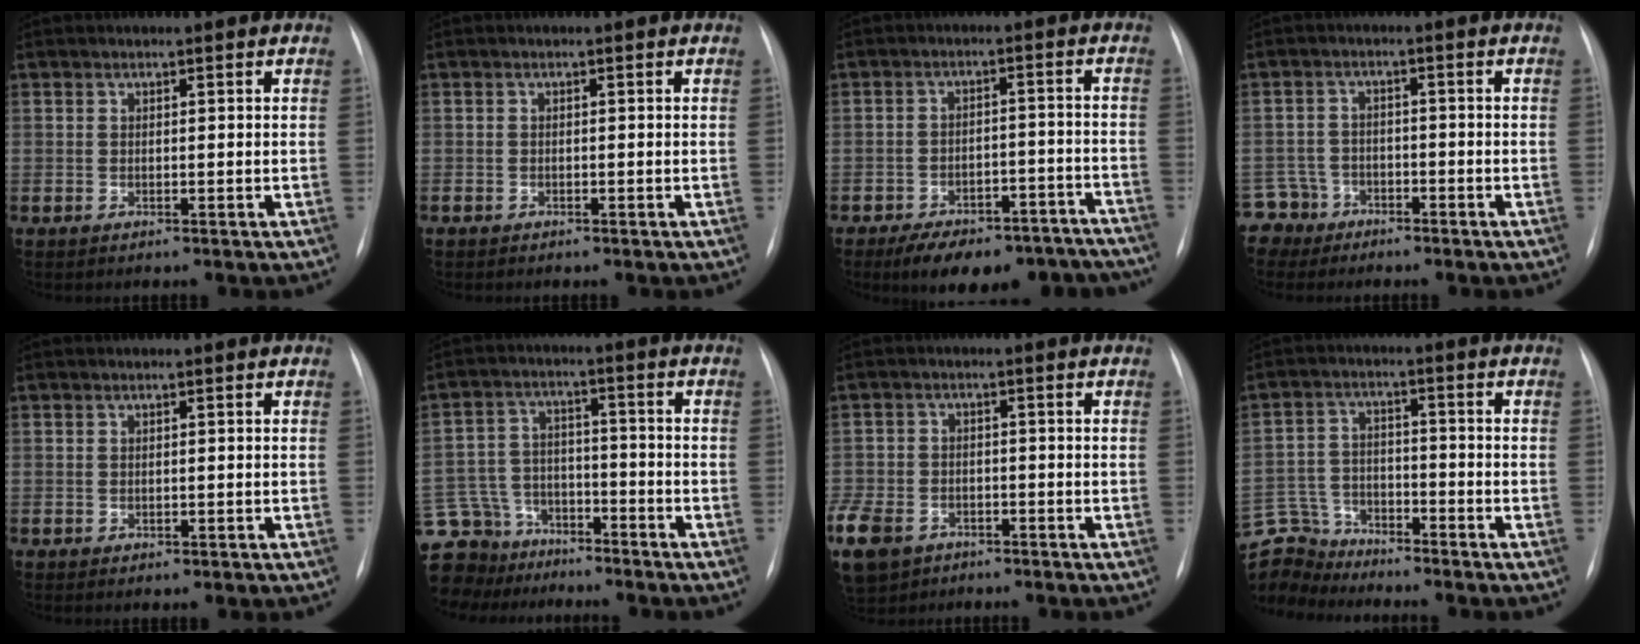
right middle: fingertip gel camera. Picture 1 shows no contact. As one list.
[{"total": 0.5, "force": [-0.4, 0.4, 0.0], "torque": [-0.004, 0.003, -0.008]}, {"total": 17.6, "force": [-14.5, 7.0, 7.1], "torque": [-0.082, 0.028, -0.186]}, {"total": 4.5, "force": [-3.2, 2.9, -1.0], "torque": [0.022, 0.004, -0.064]}, {"total": 0.6, "force": [-0.2, 0.4, 0.3], "torque": [-0.005, 0.000, 0.001]}, {"total": 15.5, "force": [-12.4, 8.6, 3.4], "torque": [-0.100, 0.027, -0.202]}, {"total": 17.9, "force": [-9.2, 13.3, 7.7], "torque": [-0.263, -0.020, -0.147]}, {"total": 10.4, "force": [-9.8, 3.3, 0.2], "torque": [-0.024, 0.021, -0.187]}]